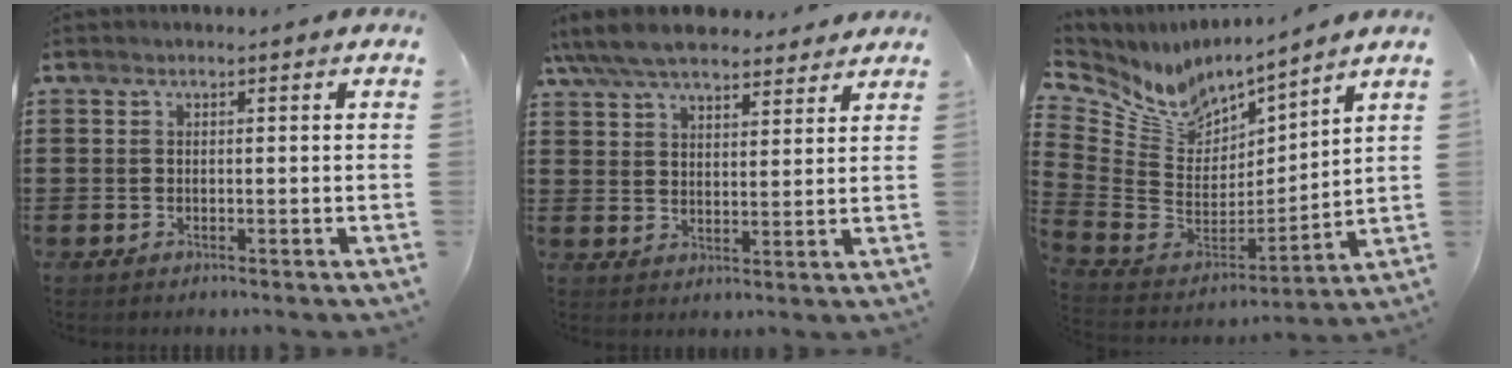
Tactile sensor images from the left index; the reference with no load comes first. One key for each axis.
{"total": 7.6, "fx": 6.8, "fy": 2.0, "fz": 2.7, "tx": -0.077, "ty": -0.016, "tz": 0.126}
{"total": 6.0, "fx": 5.0, "fy": 2.9, "fz": 1.6, "tx": -0.070, "ty": -0.053, "tz": 0.088}